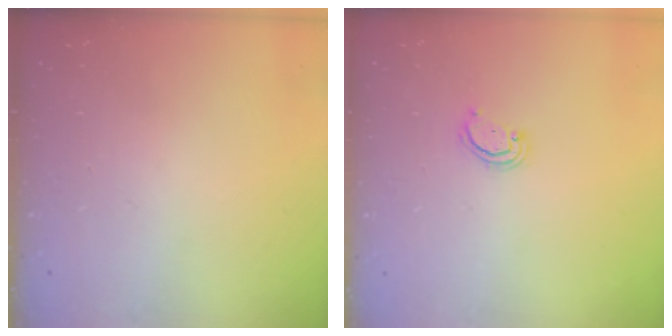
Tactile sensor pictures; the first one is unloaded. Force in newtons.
{"total": 2.6, "press": 2.6, "slide": 0.3}